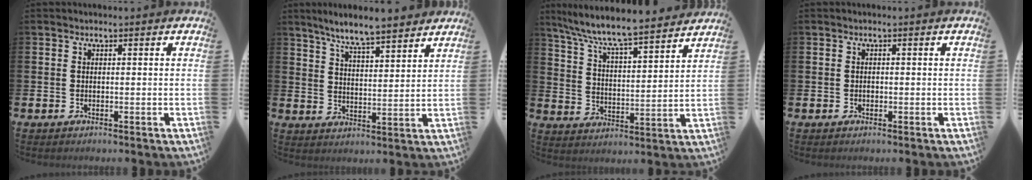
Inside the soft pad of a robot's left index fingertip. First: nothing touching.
{"total": 6.9, "force": [6.5, 0.3, 2.3], "torque": [-0.071, -0.033, 0.117]}
{"total": 8.0, "force": [7.6, 0.2, 2.7], "torque": [-0.089, -0.060, 0.128]}
{"total": 0.5, "force": [-0.2, 0.4, 0.3], "torque": [-0.005, 0.003, -0.005]}